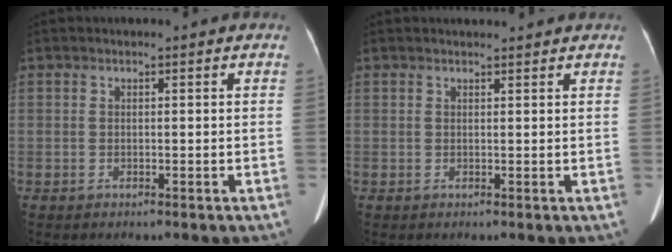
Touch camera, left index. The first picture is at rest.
{"total": 2.5, "force": [2.5, 0.2, 0.5], "torque": [-0.008, 0.017, 0.033]}